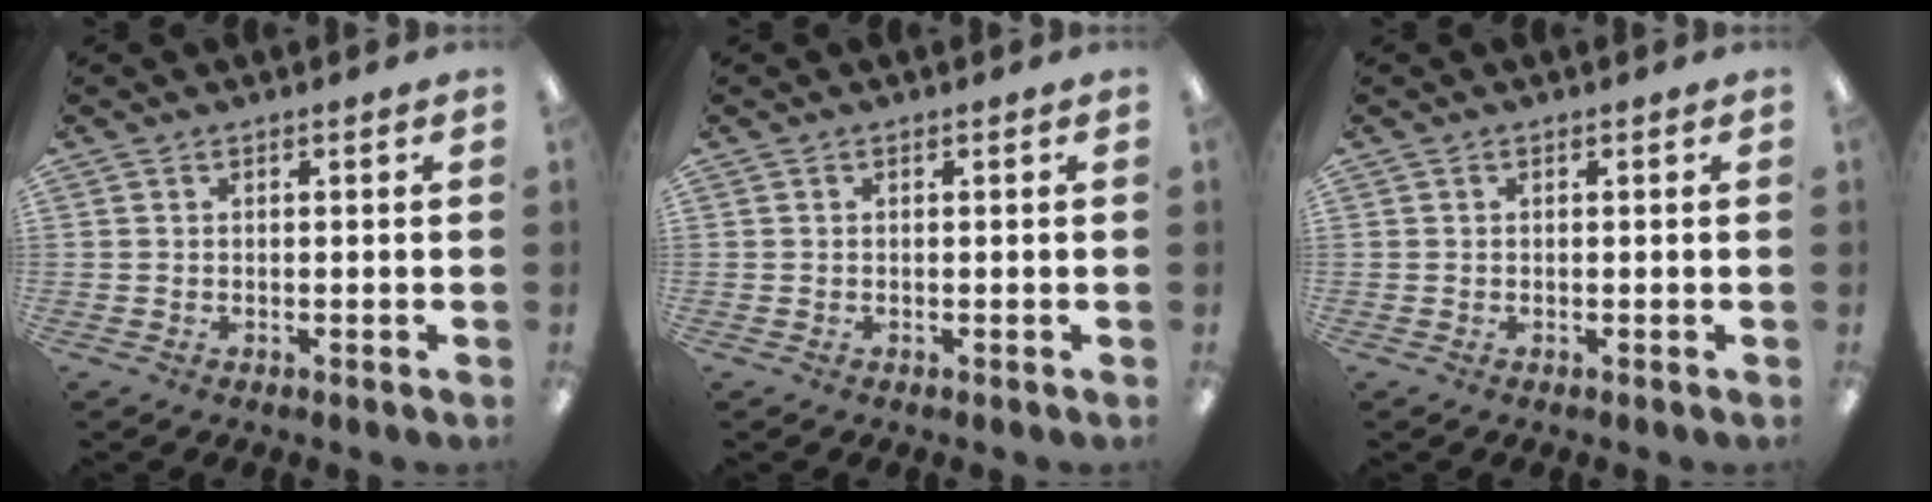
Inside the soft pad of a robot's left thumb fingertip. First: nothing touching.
{"total": 0.0}
{"total": 0.0}